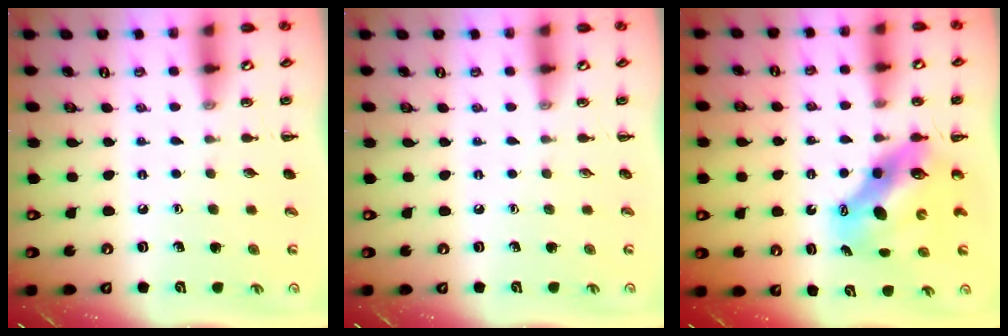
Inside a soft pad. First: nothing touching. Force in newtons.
{"total": 0.0}
{"total": 8.9, "press": 8.6, "slide": 2.3}